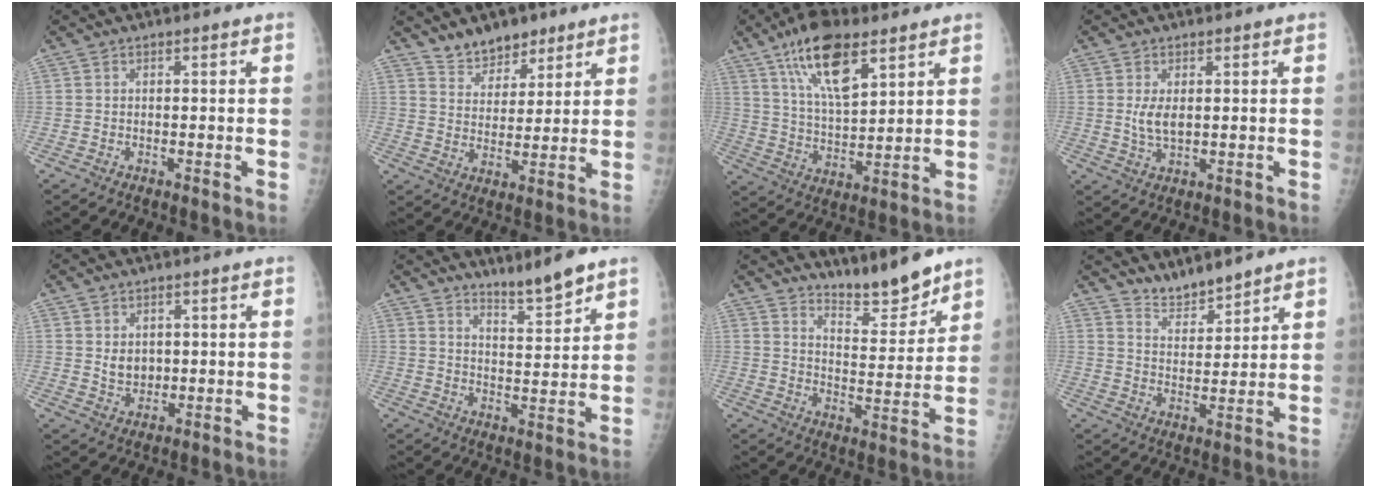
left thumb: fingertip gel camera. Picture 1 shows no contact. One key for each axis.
{"total": 7.8, "fx": 6.1, "fy": 4.2, "fz": 2.4, "tx": -0.005, "ty": -0.042, "tz": 0.107}
{"total": 14.9, "fx": 8.6, "fy": 5.9, "fz": 10.6, "tx": -0.166, "ty": -0.033, "tz": 0.157}
{"total": 3.8, "fx": 0.7, "fy": 2.0, "fz": 3.1, "tx": -0.059, "ty": -0.010, "tz": 0.018}
{"total": 3.7, "fx": 0.8, "fy": 3.0, "fz": 2.1, "tx": -0.019, "ty": -0.010, "tz": 0.022}
{"total": 6.5, "fx": 5.7, "fy": 0.4, "fz": 3.2, "tx": -0.048, "ty": -0.050, "tz": 0.098}
{"total": 9.3, "fx": 8.5, "fy": 1.8, "fz": 3.4, "tx": -0.031, "ty": -0.072, "tz": 0.146}
{"total": 5.8, "fx": 5.6, "fy": 1.2, "fz": 1.2, "tx": -0.011, "ty": -0.042, "tz": 0.109}